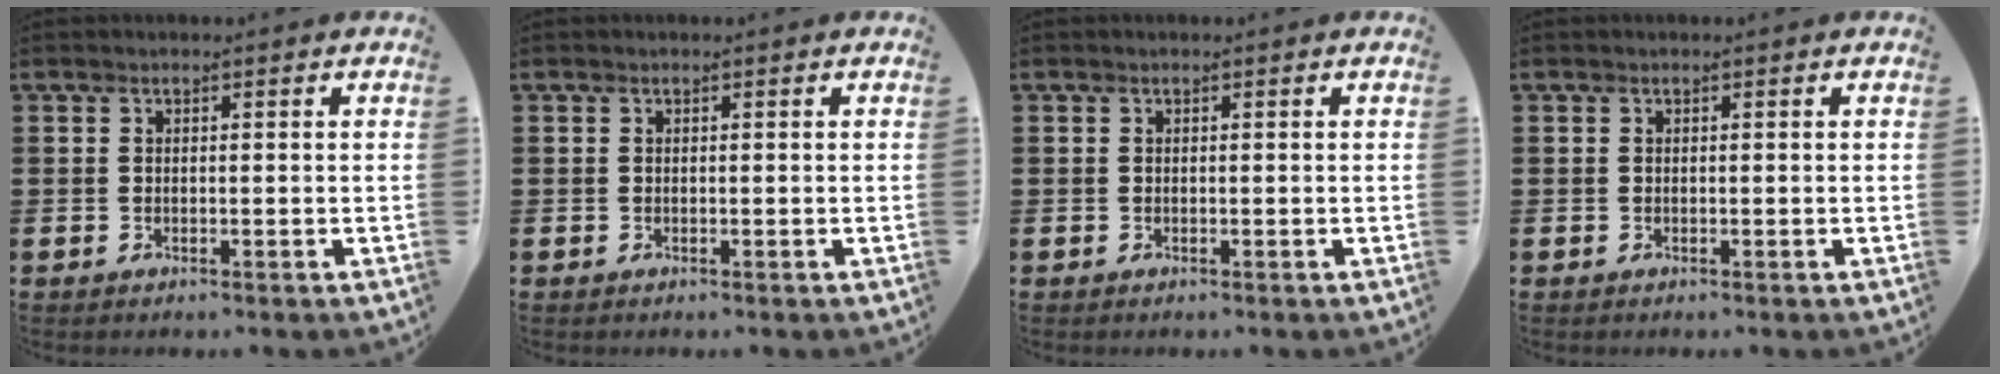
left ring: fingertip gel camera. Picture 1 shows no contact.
{"total": 0.0}
{"total": 0.0}
{"total": 0.0}